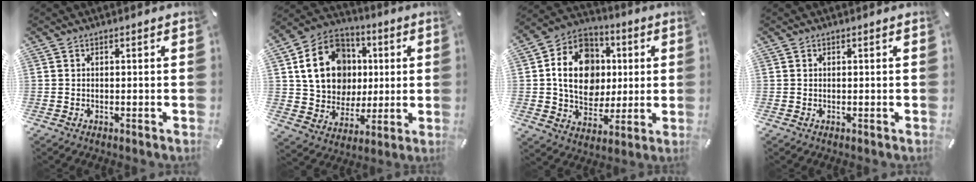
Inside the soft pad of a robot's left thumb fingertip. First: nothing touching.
{"total": 18.4, "force": [3.4, 15.5, 9.3], "torque": [-0.160, 0.006, 0.073]}
{"total": 16.3, "force": [1.3, 13.7, 8.8], "torque": [-0.157, 0.011, 0.028]}
{"total": 0.0}